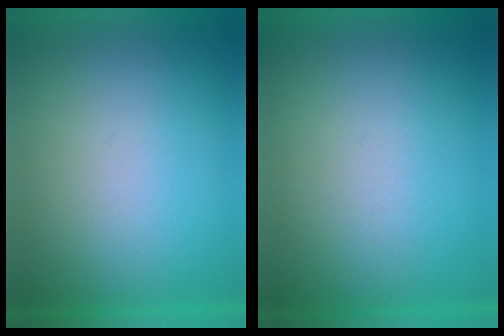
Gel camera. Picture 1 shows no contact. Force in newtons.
{"total": 4.4}